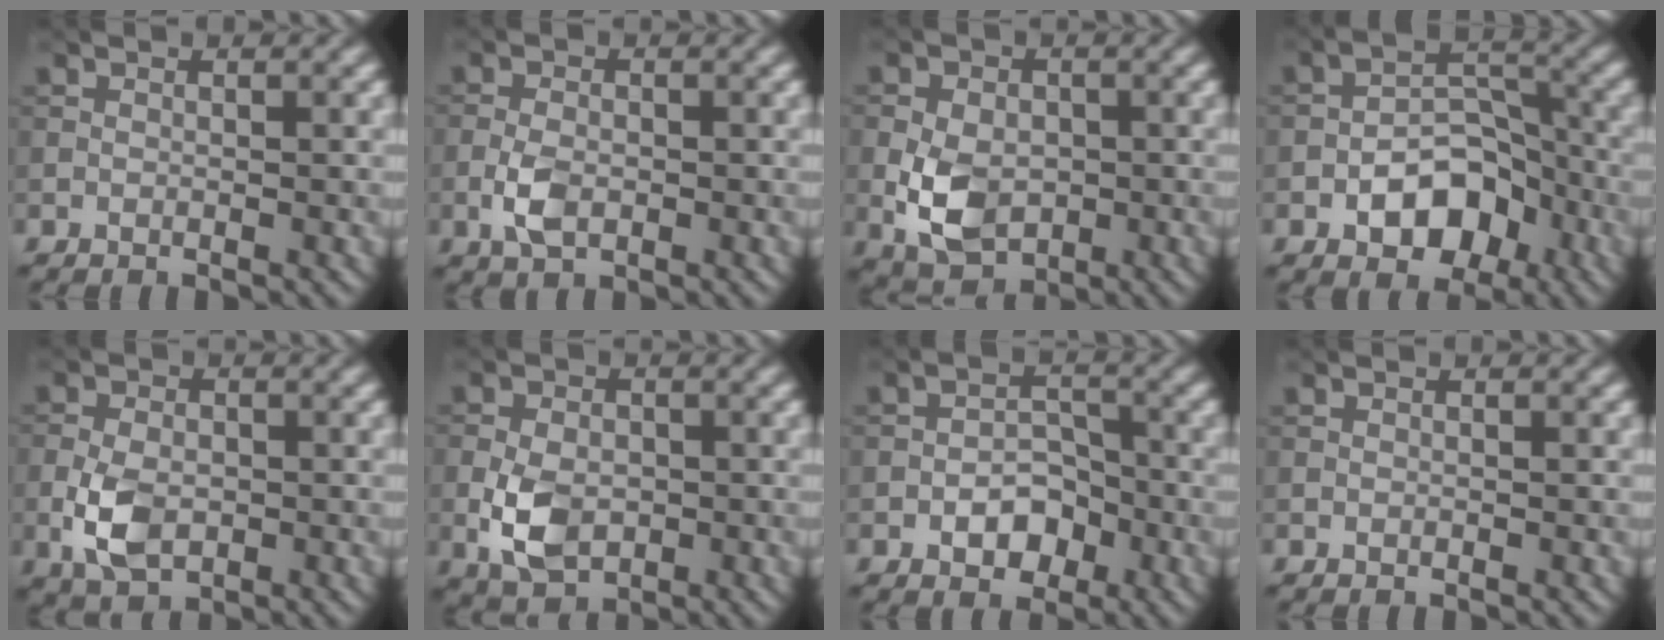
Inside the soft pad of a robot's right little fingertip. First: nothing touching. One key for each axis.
{"total": 2.9, "fx": -1.0, "fy": 1.7, "fz": 2.2, "tx": -0.048, "ty": -0.003, "tz": -0.023}
{"total": 6.2, "fx": -1.5, "fy": 4.3, "fz": 4.2, "tx": -0.089, "ty": -0.008, "tz": -0.033}
{"total": 6.4, "fx": -2.8, "fy": 3.8, "fz": 4.3, "tx": -0.054, "ty": 0.006, "tz": -0.050}
{"total": 4.8, "fx": -1.4, "fy": 3.0, "fz": 3.4, "tx": -0.074, "ty": -0.005, "tz": -0.030}
{"total": 5.3, "fx": -1.4, "fy": 3.5, "fz": 3.7, "tx": -0.078, "ty": -0.005, "tz": -0.031}
{"total": 3.5, "fx": -1.5, "fy": 2.2, "fz": 2.3, "tx": -0.031, "ty": 0.006, "tz": -0.028}
{"total": 0.0}